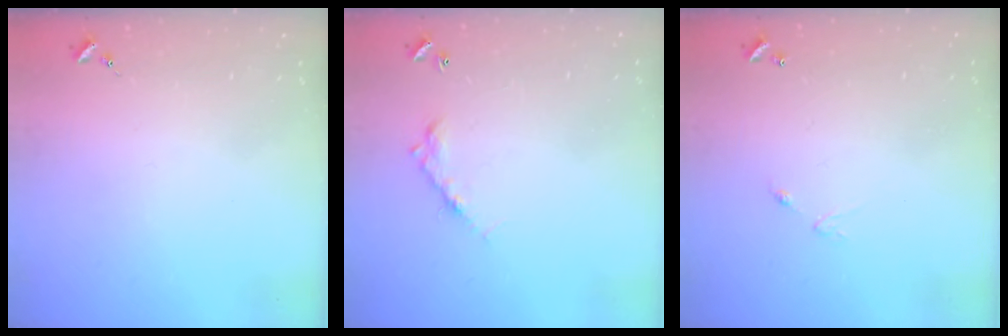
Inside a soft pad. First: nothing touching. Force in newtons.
{"total": 7.7, "press": 7.7, "slide": 0.6}
{"total": 4.8, "press": 4.8, "slide": 0.3}